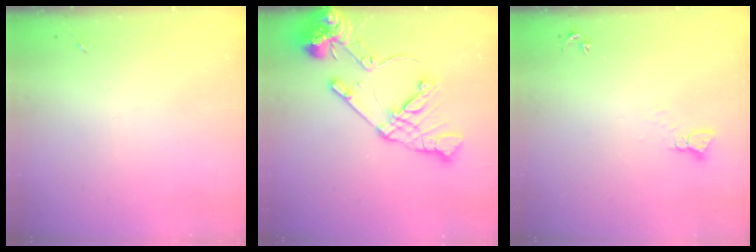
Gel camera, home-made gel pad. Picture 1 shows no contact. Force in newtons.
{"total": 17.1, "press": 16.9, "slide": 2.3}
{"total": 2.3, "press": 2.3, "slide": 0.3}